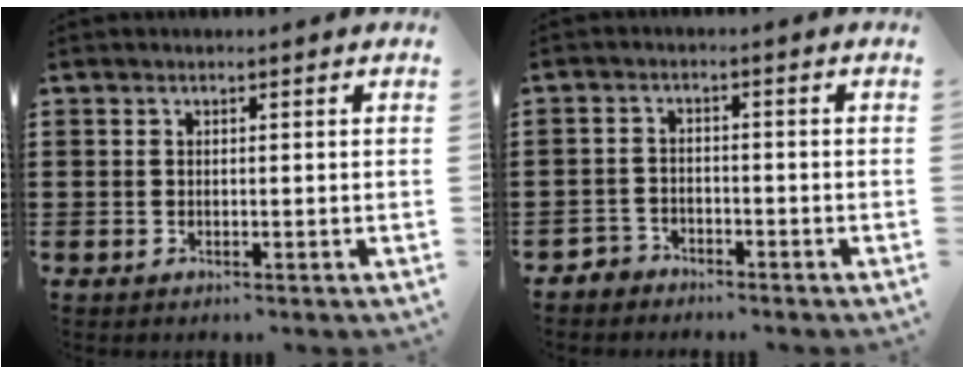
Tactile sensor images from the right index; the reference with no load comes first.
{"total": 2.3, "force": [-2.1, 0.9, -0.1], "torque": [-0.006, 0.003, -0.047]}